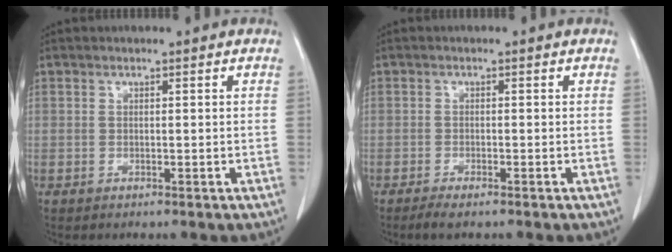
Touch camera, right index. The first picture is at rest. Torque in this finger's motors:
{"motor_torque": [-0.05, 0.07, -0.04, 0.02]}